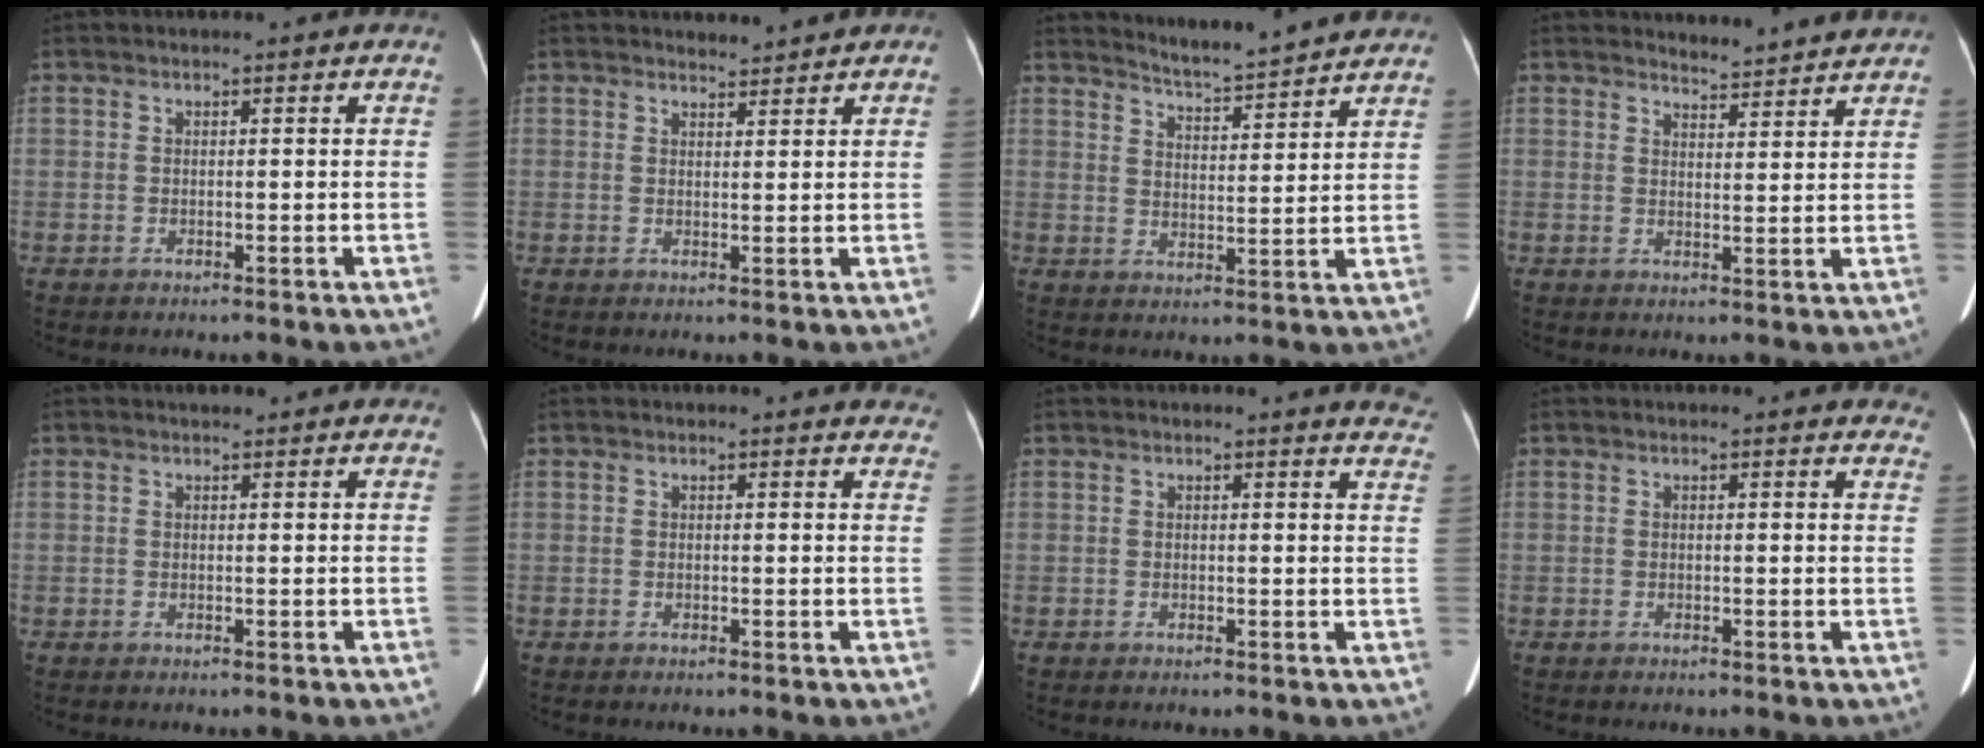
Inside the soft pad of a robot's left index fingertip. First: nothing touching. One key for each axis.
{"total": 1.7, "fx": 1.6, "fy": 0.1, "fz": -0.2, "tx": -0.004, "ty": 0.004, "tz": 0.029}
{"total": 9.2, "fx": 8.9, "fy": 0.0, "fz": 2.0, "tx": -0.045, "ty": 0.006, "tz": 0.129}
{"total": 4.9, "fx": 4.8, "fy": 0.3, "fz": 0.1, "tx": -0.014, "ty": 0.005, "tz": 0.061}
{"total": 2.0, "fx": 1.7, "fy": 0.8, "fz": 0.8, "tx": -0.009, "ty": 0.014, "tz": 0.021}
{"total": 4.0, "fx": 3.8, "fy": 1.3, "fz": 0.2, "tx": 0.012, "ty": -0.011, "tz": 0.015}
{"total": 4.9, "fx": 4.8, "fy": 0.7, "fz": 0.7, "tx": 0.005, "ty": -0.026, "tz": 0.019}
{"total": 5.7, "fx": 5.3, "fy": 1.8, "fz": 1.0, "tx": 0.015, "ty": -0.010, "tz": 0.026}